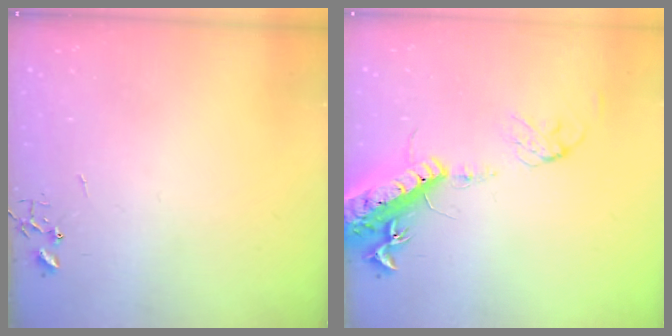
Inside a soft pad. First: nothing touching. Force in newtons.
{"total": 18.0, "press": 17.6, "slide": 4.1}